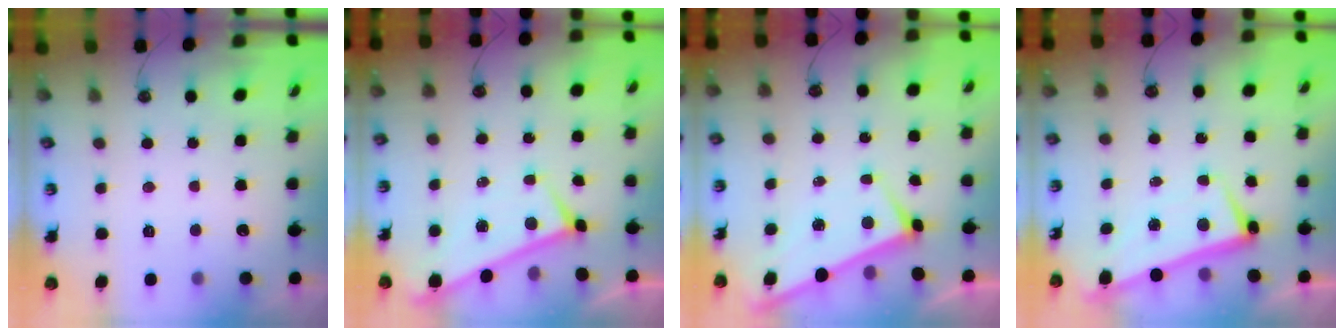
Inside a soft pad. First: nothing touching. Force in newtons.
{"total": 0.0}
{"total": 2.5, "press": 2.5, "slide": 0.3}
{"total": 2.7, "press": 2.6, "slide": 0.8}